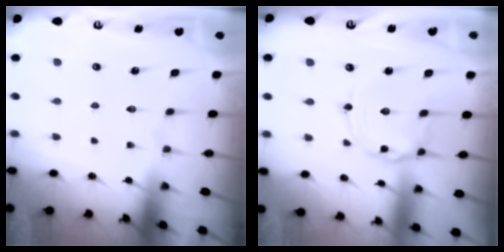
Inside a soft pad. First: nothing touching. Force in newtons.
{"total": 2.0, "press": 2.0, "slide": 0.2}